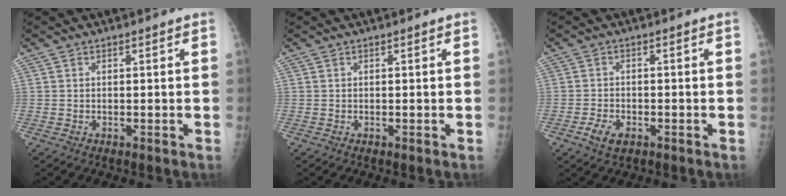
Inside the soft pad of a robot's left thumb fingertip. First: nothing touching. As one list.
[{"total": 0.0}, {"total": 4.0, "force": [-2.0, 2.3, 2.5], "torque": [-0.047, 0.007, -0.035]}]